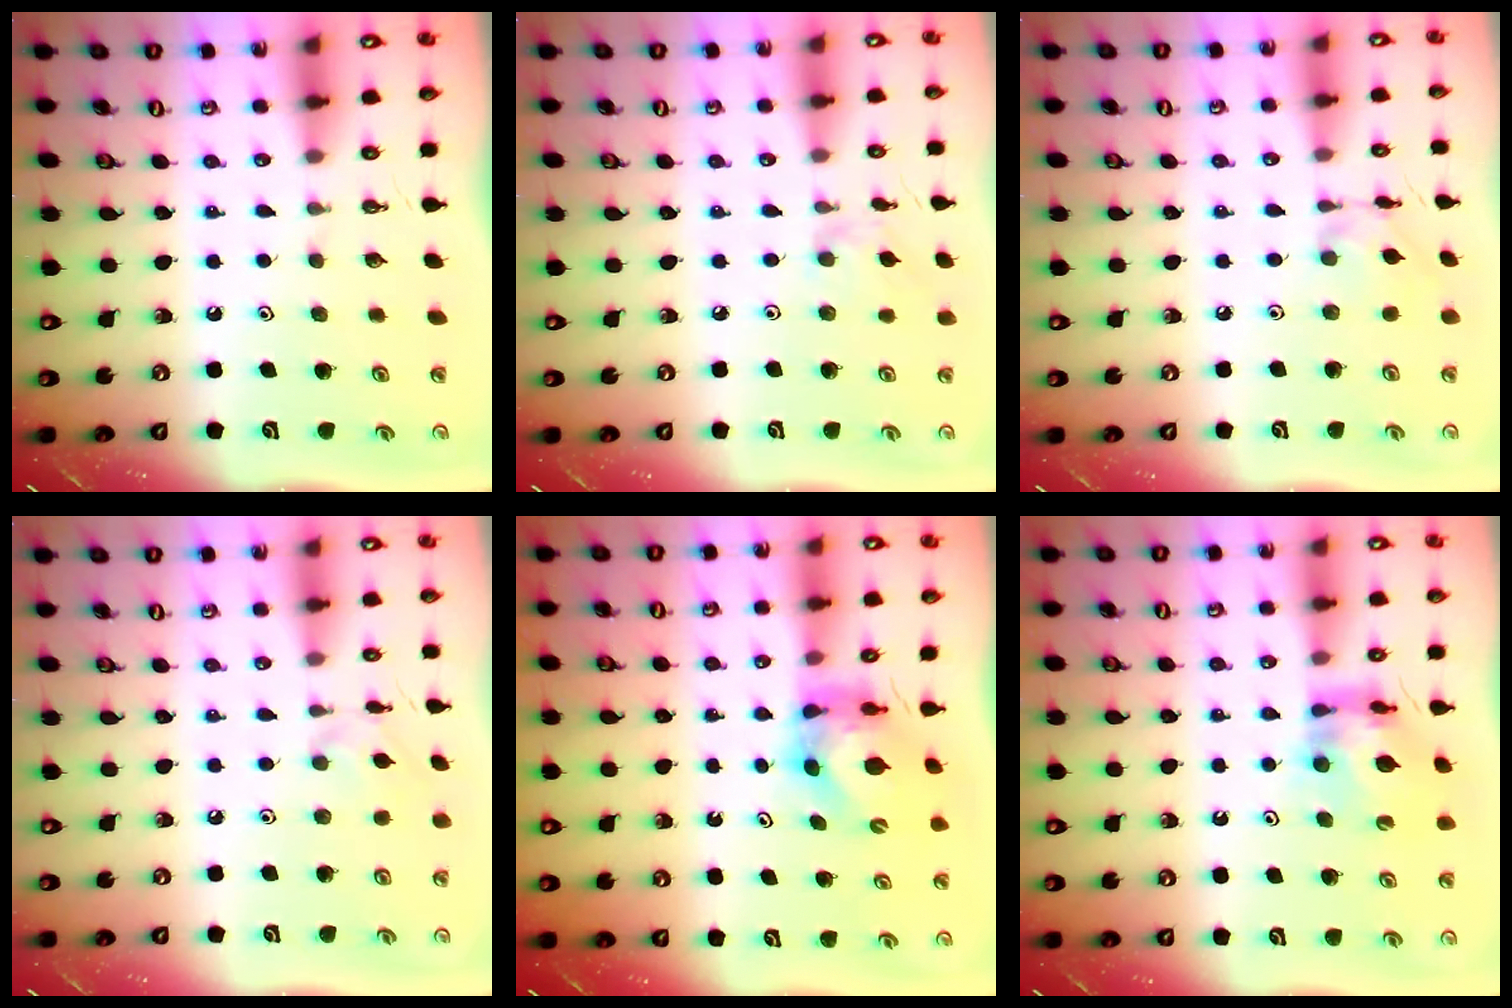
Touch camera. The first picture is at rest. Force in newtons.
{"total": 4.0, "press": 3.9, "slide": 0.4}
{"total": 3.8, "press": 3.8, "slide": 0.2}
{"total": 4.5, "press": 4.5, "slide": 0.8}
{"total": 5.5, "press": 5.5, "slide": 0.6}
{"total": 10.5, "press": 10.5, "slide": 1.1}